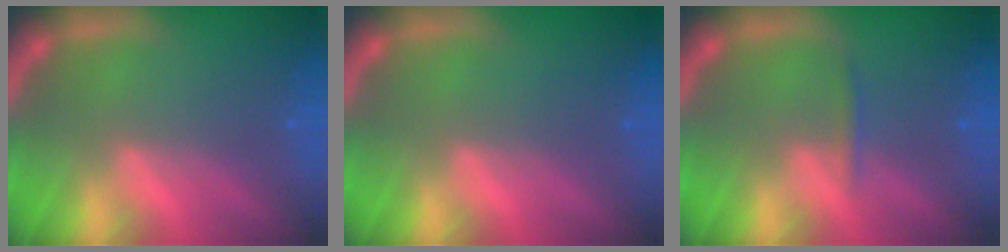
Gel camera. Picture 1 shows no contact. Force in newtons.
{"total": 0.0}
{"total": 0.9}